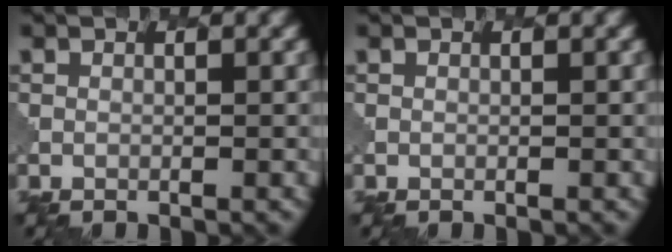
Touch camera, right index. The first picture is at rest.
{"total": 0.0}